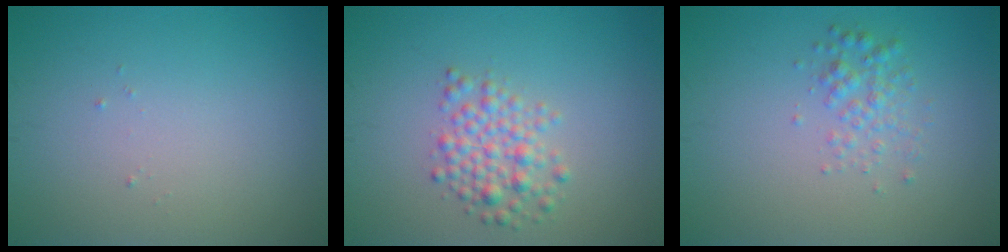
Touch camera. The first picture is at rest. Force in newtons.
{"total": 3.0, "press": 3.0, "slide": 0.2}
{"total": 1.9, "press": 1.9, "slide": 0.0}